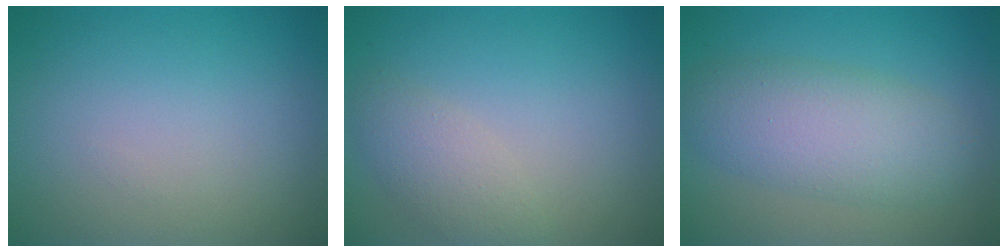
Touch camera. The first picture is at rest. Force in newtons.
{"total": 2.4, "press": 2.4, "slide": 0.2}
{"total": 5.7, "press": 5.7, "slide": 0.2}